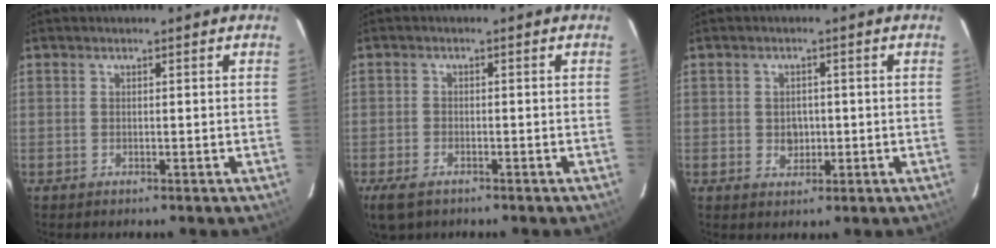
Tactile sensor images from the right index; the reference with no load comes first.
{"total": 5.4, "force": [-3.5, 2.9, 2.9], "torque": [-0.071, -0.015, -0.065]}
{"total": 3.1, "force": [-0.3, 2.8, 1.4], "torque": [-0.023, 0.003, 0.001]}